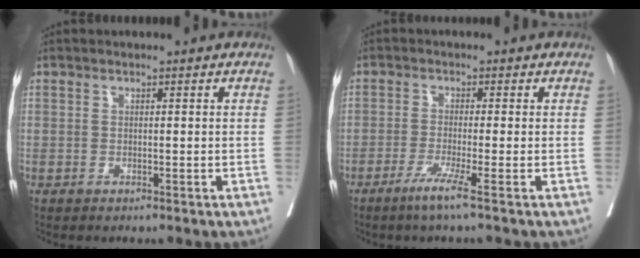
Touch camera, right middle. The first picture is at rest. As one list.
[{"total": 3.9, "force": [-2.3, -0.9, 3.0], "torque": [-0.057, -0.012, -0.050]}]